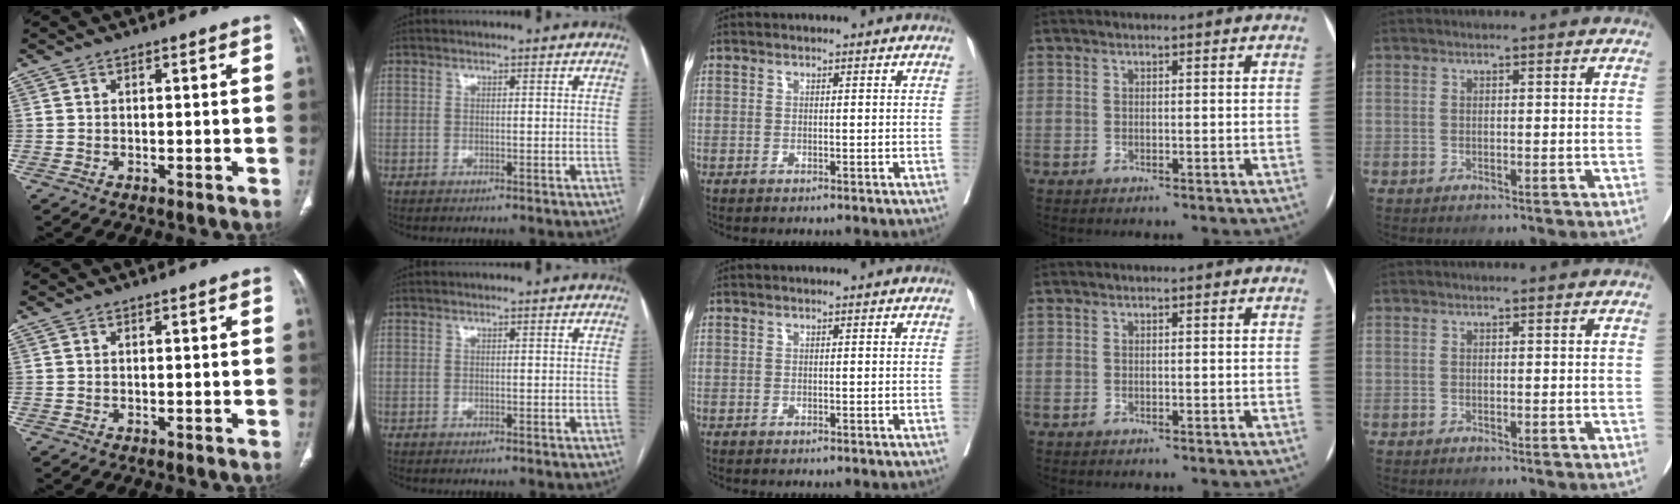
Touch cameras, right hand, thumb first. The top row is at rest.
{}